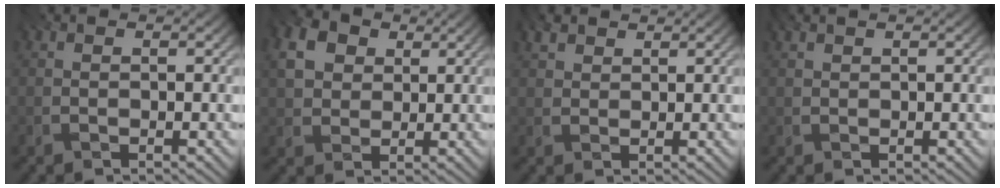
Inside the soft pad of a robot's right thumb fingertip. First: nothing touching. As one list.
[{"total": 5.4, "force": [1.7, 4.3, 2.9], "torque": [-0.083, 0.006, 0.025]}, {"total": 2.3, "force": [1.8, 1.2, 0.9], "torque": [-0.025, 0.005, 0.036]}, {"total": 0.8, "force": [0.7, -0.1, 0.3], "torque": [-0.011, 0.003, 0.014]}]